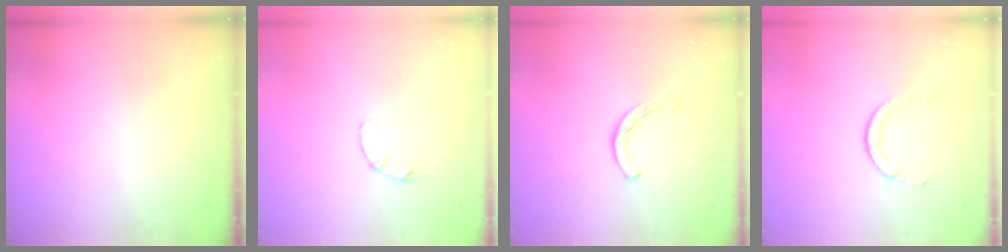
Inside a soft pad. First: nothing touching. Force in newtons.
{"total": 1.2, "press": 1.1, "slide": 0.3}
{"total": 1.4, "press": 1.3, "slide": 0.3}
{"total": 3.6, "press": 3.6, "slide": 0.4}